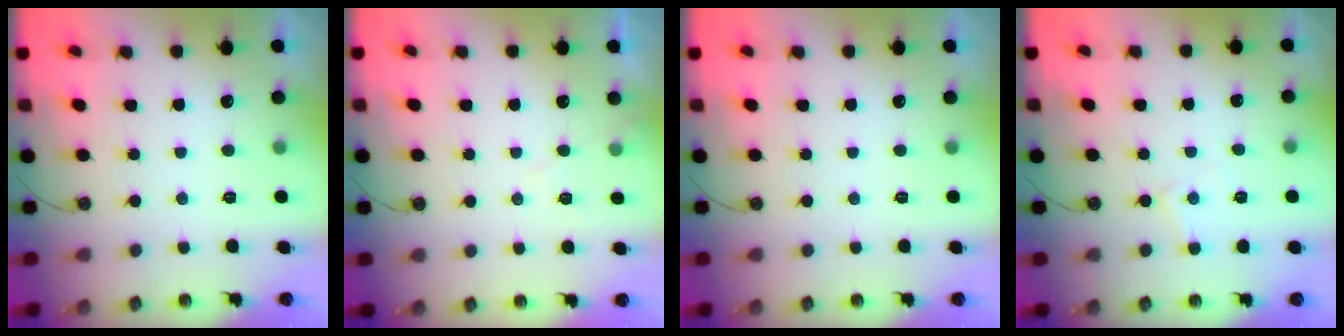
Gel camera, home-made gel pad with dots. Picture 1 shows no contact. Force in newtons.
{"total": 5.7, "press": 5.6, "slide": 0.9}
{"total": 0.0}
{"total": 4.6, "press": 4.6, "slide": 0.3}